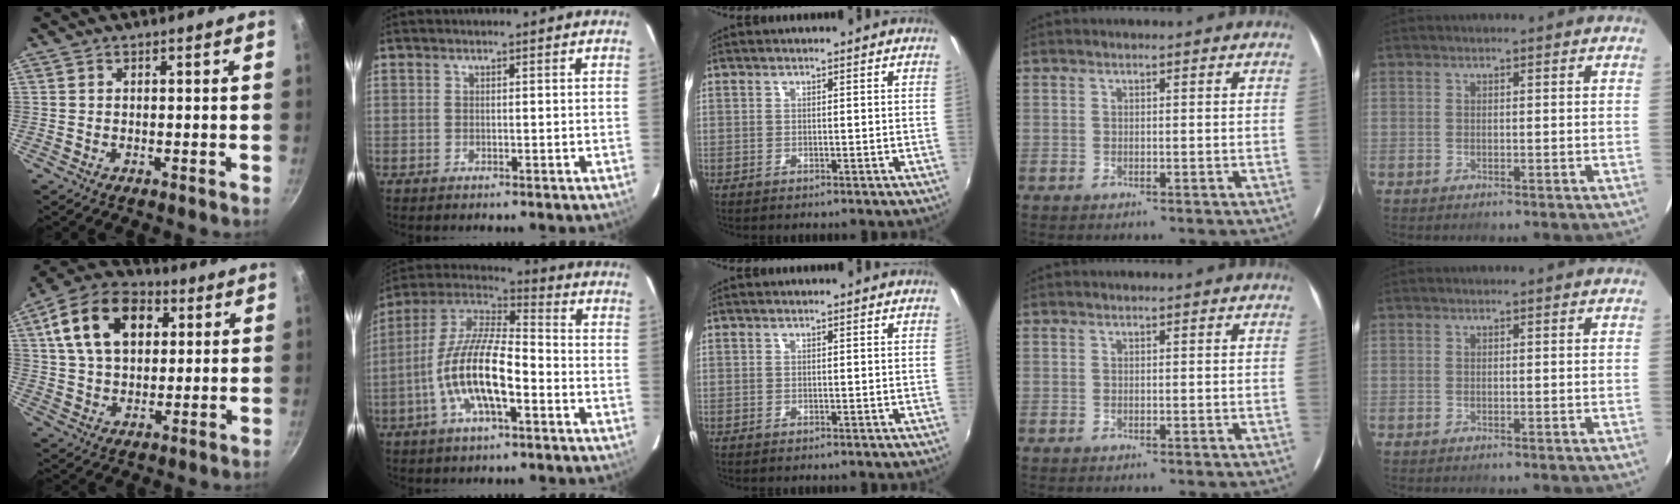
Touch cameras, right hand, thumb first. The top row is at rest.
{"thumb": {"total": 17.1, "force": [5.3, 11.4, 11.5], "torque": [-0.180, 0.011, 0.079]}, "index": {"total": 15.3, "force": [-5.3, 4.9, 13.5], "torque": [-0.268, -0.002, -0.104]}}